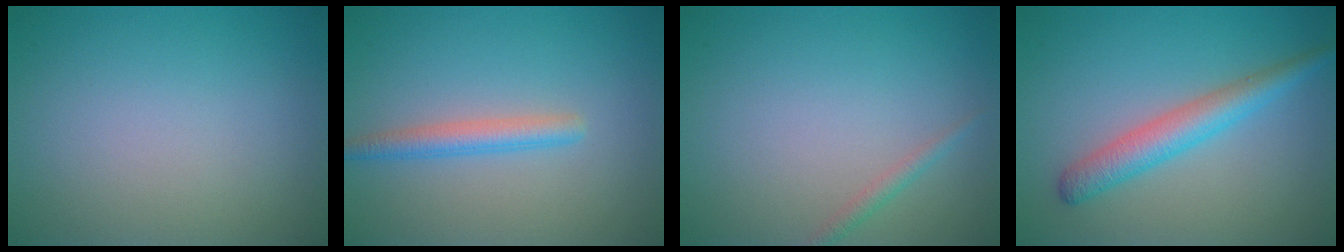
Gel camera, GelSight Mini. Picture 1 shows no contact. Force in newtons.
{"total": 2.3, "press": 2.3, "slide": 0.1}
{"total": 1.0, "press": 1.0, "slide": 0.0}
{"total": 3.6, "press": 3.6, "slide": 0.2}